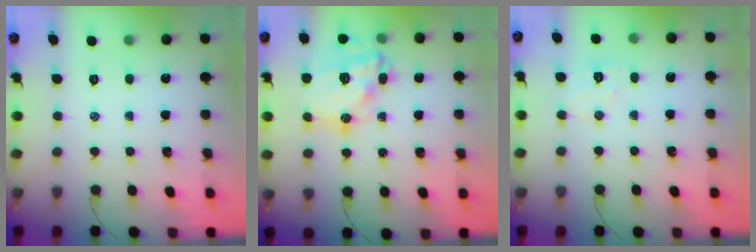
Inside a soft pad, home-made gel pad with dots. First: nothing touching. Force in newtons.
{"total": 20.6, "press": 20.3, "slide": 3.9}
{"total": 5.0, "press": 4.9, "slide": 1.0}